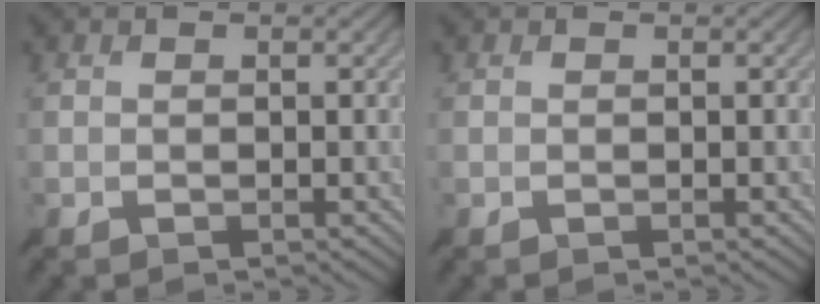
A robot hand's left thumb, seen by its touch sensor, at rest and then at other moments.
{"total": 0.0}